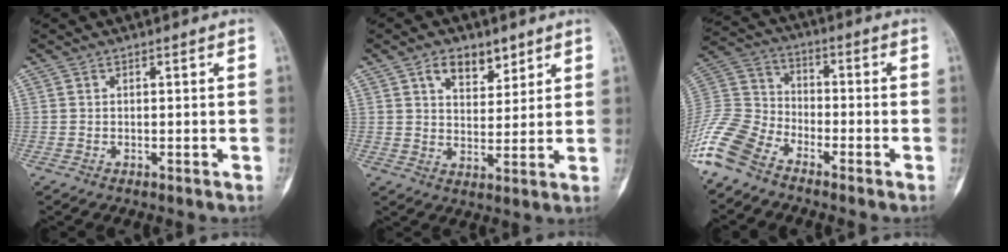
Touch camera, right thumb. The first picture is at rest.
{"total": 7.4, "force": [4.4, 4.3, 4.1], "torque": [-0.037, -0.025, 0.073]}
{"total": 13.2, "force": [-9.5, 7.0, 6.0], "torque": [-0.129, 0.044, -0.197]}